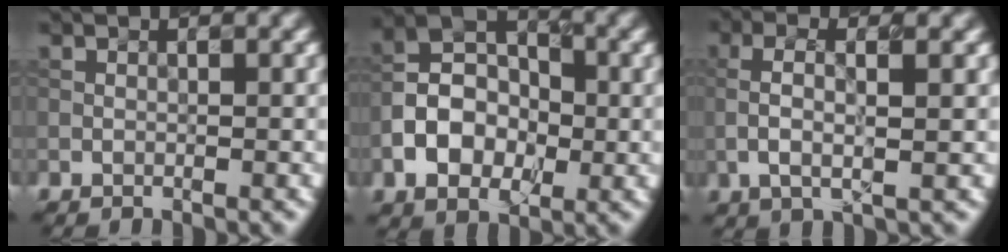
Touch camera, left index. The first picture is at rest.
{"total": 6.7, "force": [-1.5, 4.7, 4.6], "torque": [-0.077, 0.015, -0.036]}
{"total": 3.6, "force": [0.1, 0.9, 3.4], "torque": [-0.074, 0.003, 0.000]}